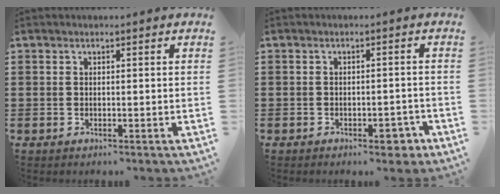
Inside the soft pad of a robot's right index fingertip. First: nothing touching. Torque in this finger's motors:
{"motor_torque": [0.06, 0.01, -0.52, -0.12]}